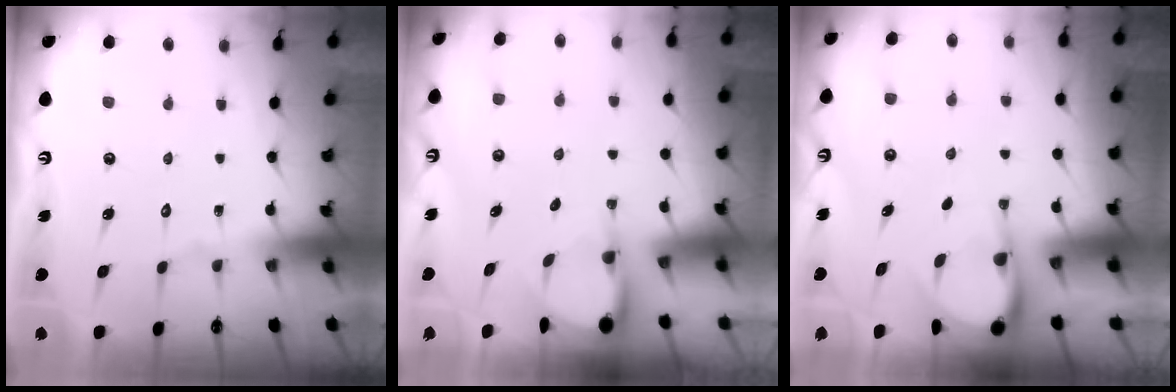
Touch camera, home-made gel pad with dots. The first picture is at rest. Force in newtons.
{"total": 3.4, "press": 3.4, "slide": 0.2}
{"total": 4.8, "press": 4.8, "slide": 0.5}